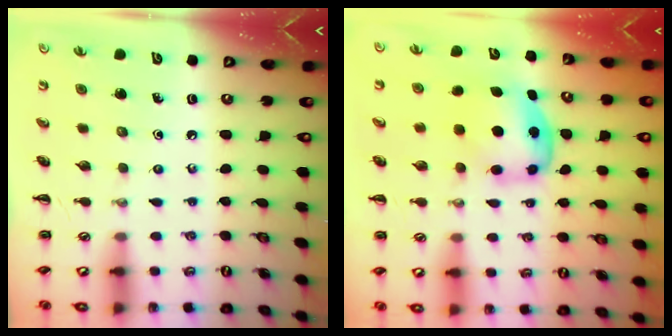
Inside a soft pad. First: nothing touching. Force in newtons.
{"total": 6.1, "press": 6.0, "slide": 0.8}